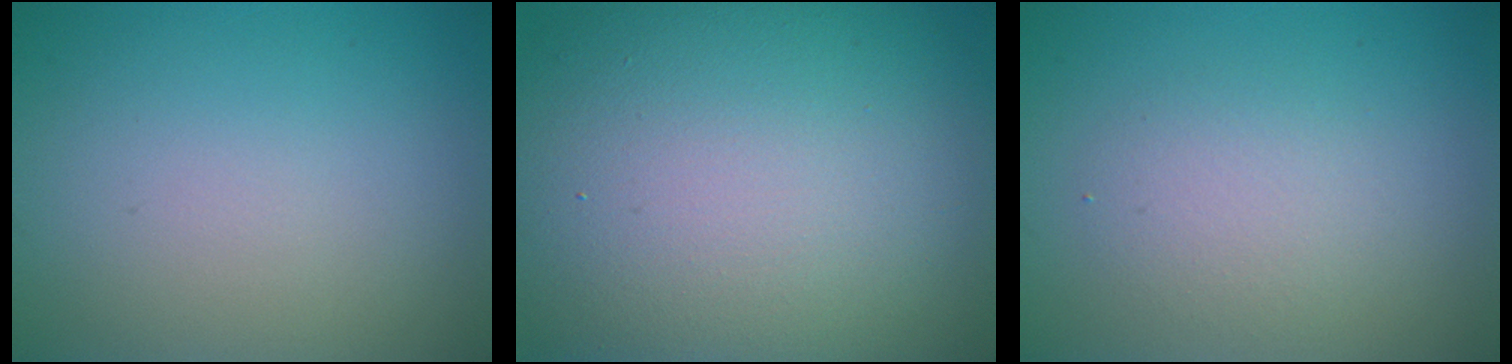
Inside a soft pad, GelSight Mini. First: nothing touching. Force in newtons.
{"total": 18.0, "press": 17.9, "slide": 1.2}
{"total": 2.5, "press": 2.5, "slide": 0.2}